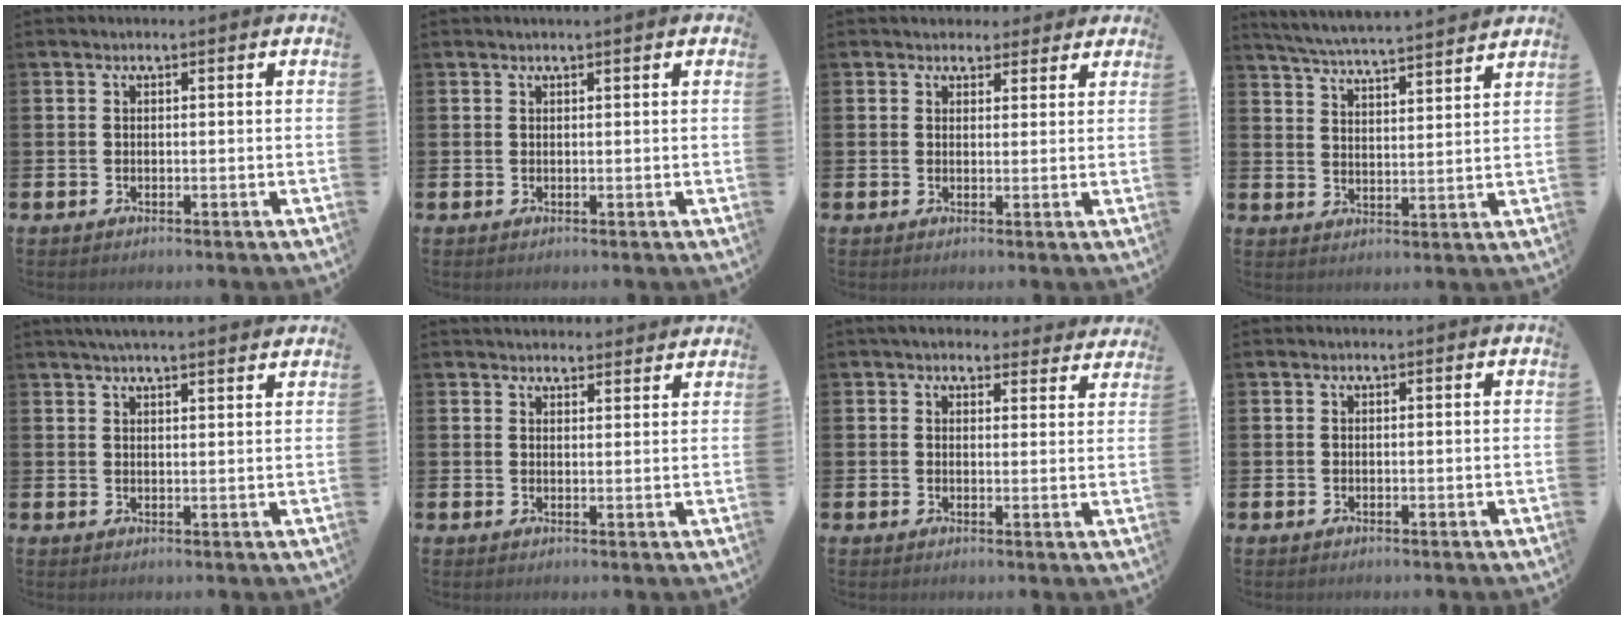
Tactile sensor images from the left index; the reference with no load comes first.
{"total": 0.7, "force": [0.4, 0.0, 0.5], "torque": [-0.007, 0.000, 0.006]}
{"total": 2.9, "force": [2.5, 1.5, -0.3], "torque": [0.014, -0.009, 0.042]}
{"total": 5.6, "force": [5.5, -0.3, 1.0], "torque": [-0.041, -0.042, 0.096]}
{"total": 3.4, "force": [3.3, -0.1, 1.0], "torque": [-0.021, -0.009, 0.059]}
{"total": 2.9, "force": [2.9, 0.7, 0.0], "torque": [0.004, -0.016, 0.050]}
{"total": 4.0, "force": [3.7, 1.3, 0.4], "torque": [-0.008, -0.018, 0.066]}
{"total": 0.0}